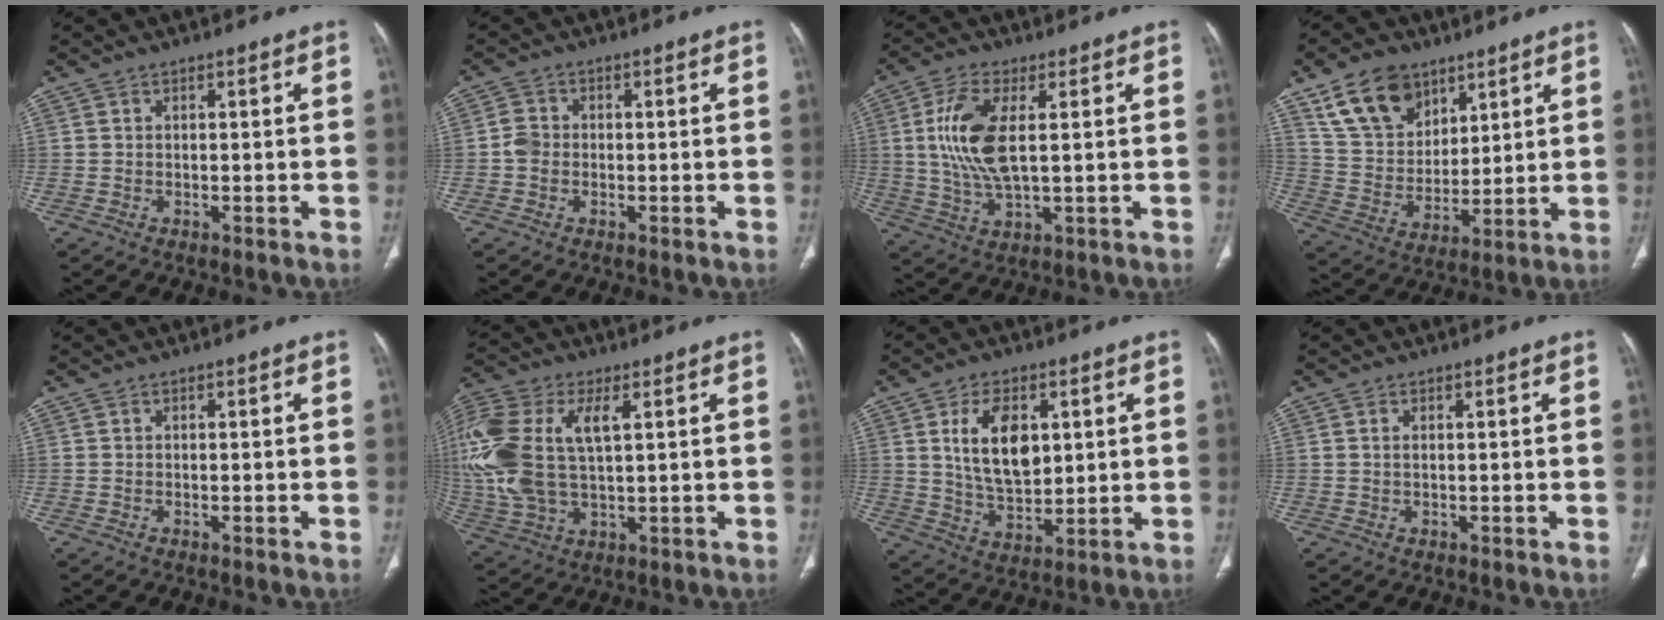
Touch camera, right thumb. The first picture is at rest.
{"total": 2.8, "force": [-0.5, 2.4, 1.4], "torque": [-0.021, 0.007, -0.015]}
{"total": 11.5, "force": [1.9, 4.7, 10.3], "torque": [-0.230, -0.008, 0.042]}
{"total": 14.5, "force": [8.9, 9.4, 6.5], "torque": [-0.090, -0.035, 0.172]}
{"total": 0.0}
{"total": 21.1, "force": [4.4, 11.4, 17.2], "torque": [-0.422, 0.008, 0.083]}
{"total": 12.0, "force": [3.2, 7.0, 9.2], "torque": [-0.142, -0.019, 0.066]}
{"total": 0.7, "force": [0.2, 0.3, 0.6], "torque": [-0.017, 0.005, 0.006]}